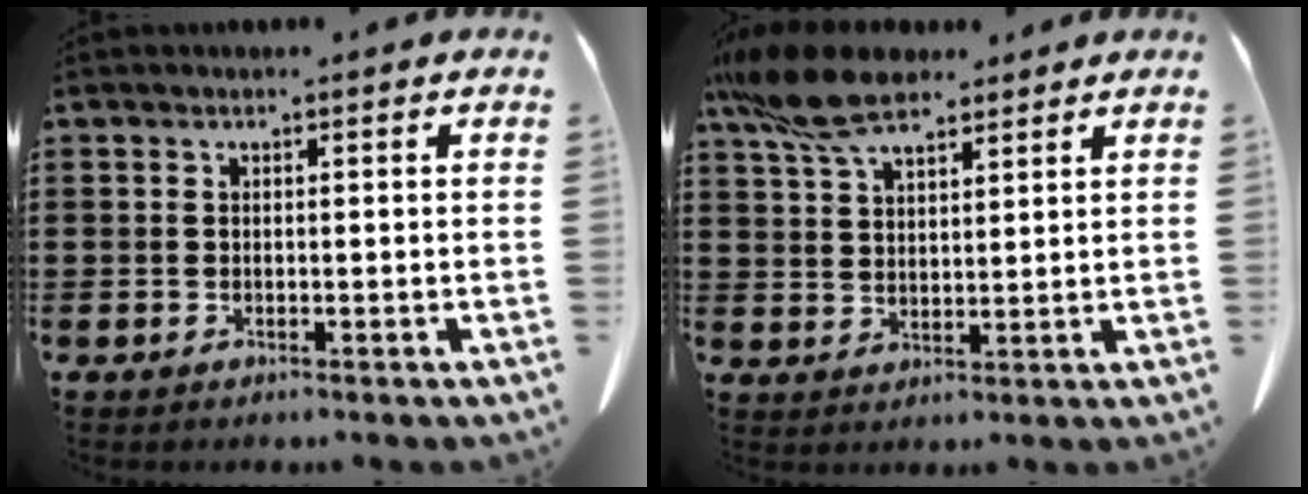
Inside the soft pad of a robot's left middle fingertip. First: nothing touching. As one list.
[{"total": 10.1, "force": [7.5, 3.5, 5.8], "torque": [-0.140, -0.010, 0.141]}]